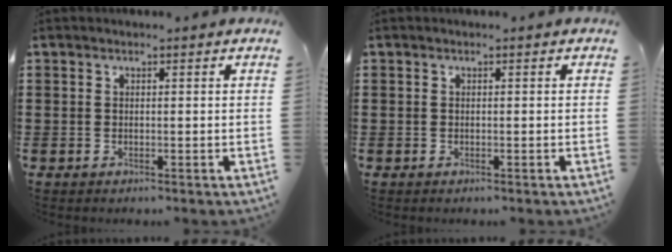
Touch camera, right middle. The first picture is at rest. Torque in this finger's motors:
{"motor_torque": [1.55, 0.59, -0.05, 0.01]}